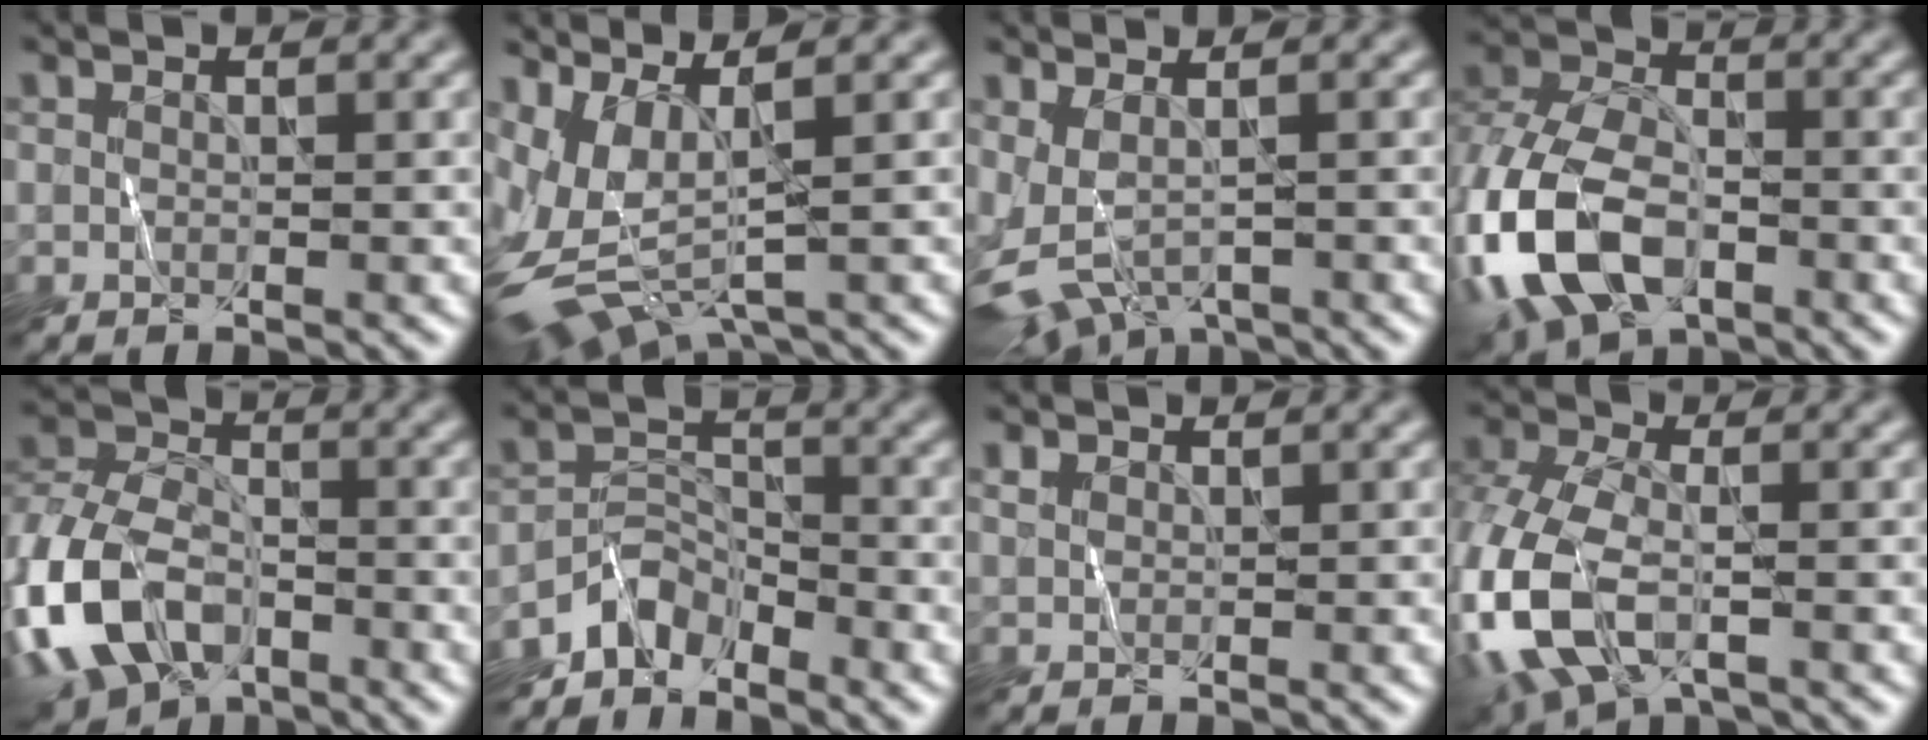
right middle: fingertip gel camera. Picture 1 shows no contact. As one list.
[{"total": 7.0, "force": [-0.2, 3.2, 6.3], "torque": [-0.145, -0.008, 0.002]}, {"total": 4.0, "force": [-1.1, 1.9, 3.3], "torque": [-0.073, -0.024, -0.011]}, {"total": 12.9, "force": [-5.2, 7.9, 8.7], "torque": [-0.213, -0.021, -0.106]}, {"total": 10.9, "force": [-5.1, 6.7, 7.0], "torque": [-0.146, -0.003, -0.114]}, {"total": 3.5, "force": [-2.9, 1.8, 0.9], "torque": [-0.011, 0.008, -0.065]}, {"total": 0.8, "force": [0.5, 0.6, 0.3], "torque": [-0.003, 0.002, 0.006]}, {"total": 9.3, "force": [-3.5, 5.1, 6.9], "torque": [-0.174, -0.017, -0.071]}]